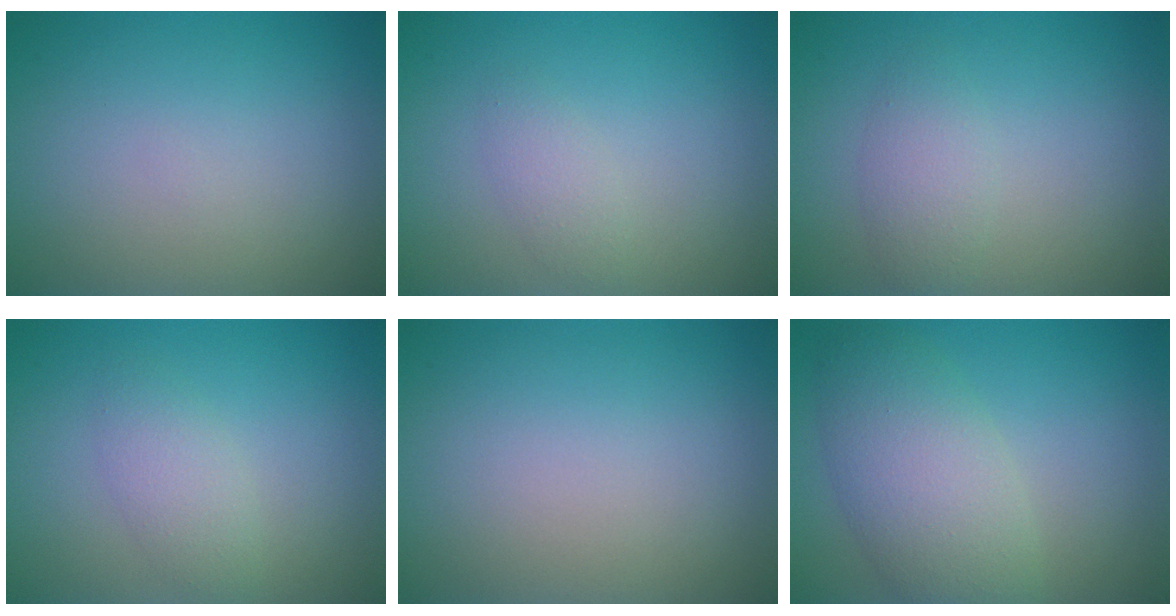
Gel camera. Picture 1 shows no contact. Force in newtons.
{"total": 1.4, "press": 1.4, "slide": 0.1}
{"total": 2.1, "press": 2.1, "slide": 0.1}
{"total": 2.1, "press": 2.1, "slide": 0.1}
{"total": 0.0}
{"total": 6.1, "press": 6.0, "slide": 0.3}